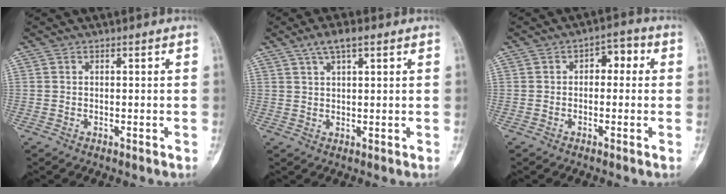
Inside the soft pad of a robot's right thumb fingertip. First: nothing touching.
{"total": 4.7, "force": [2.8, 1.5, 3.6], "torque": [-0.064, 0.003, 0.052]}
{"total": 4.3, "force": [0.4, 2.8, 3.2], "torque": [-0.017, 0.019, -0.006]}